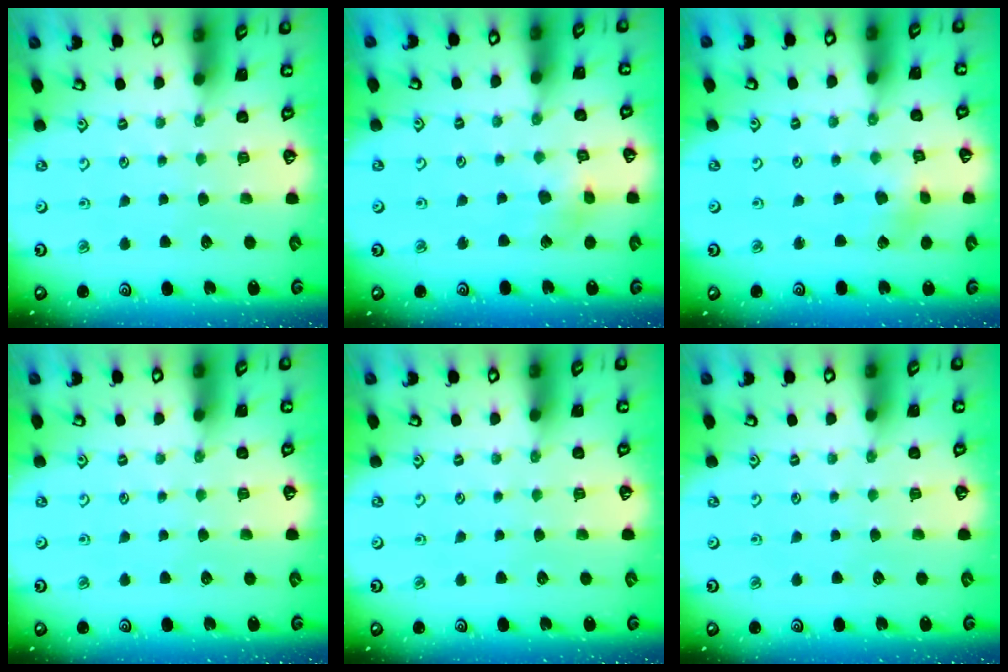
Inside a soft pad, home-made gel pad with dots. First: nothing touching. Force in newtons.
{"total": 5.0, "press": 4.9, "slide": 0.5}
{"total": 1.7, "press": 1.7, "slide": 0.3}
{"total": 0.0}
{"total": 0.0}
{"total": 0.0}